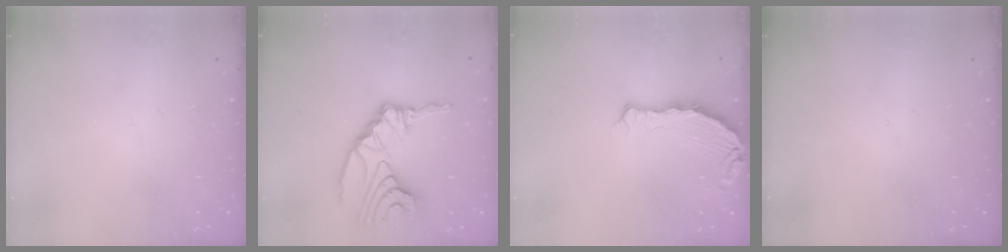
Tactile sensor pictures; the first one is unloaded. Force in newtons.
{"total": 14.7, "press": 14.6, "slide": 2.0}
{"total": 7.3, "press": 5.2, "slide": 5.2}
{"total": 0.0}